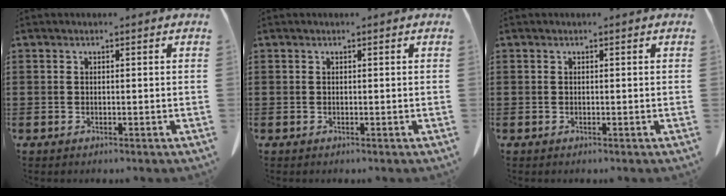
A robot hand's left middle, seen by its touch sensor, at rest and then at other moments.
{"total": 0.0}
{"total": 0.0}